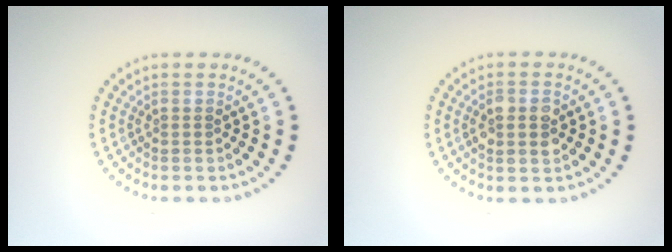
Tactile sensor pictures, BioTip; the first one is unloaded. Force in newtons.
{"total": 2.5, "press": 2.5, "slide": 0.3}